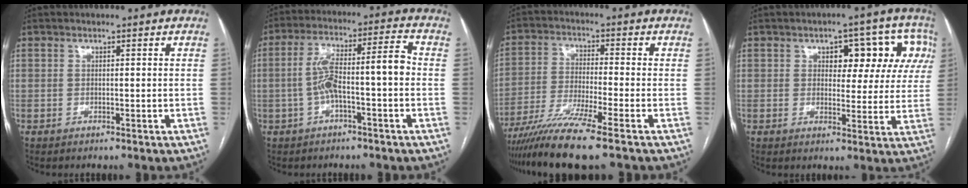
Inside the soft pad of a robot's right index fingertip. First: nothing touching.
{"total": 9.4, "force": [-1.3, 1.6, 9.2], "torque": [-0.164, 0.043, -0.020]}
{"total": 10.6, "force": [-7.9, -1.3, 6.9], "torque": [-0.130, -0.032, -0.143]}
{"total": 10.2, "force": [3.6, 5.4, 7.9], "torque": [-0.076, 0.035, 0.044]}